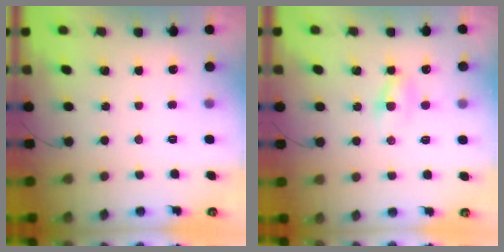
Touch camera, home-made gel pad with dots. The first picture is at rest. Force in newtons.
{"total": 3.3, "press": 3.1, "slide": 1.2}